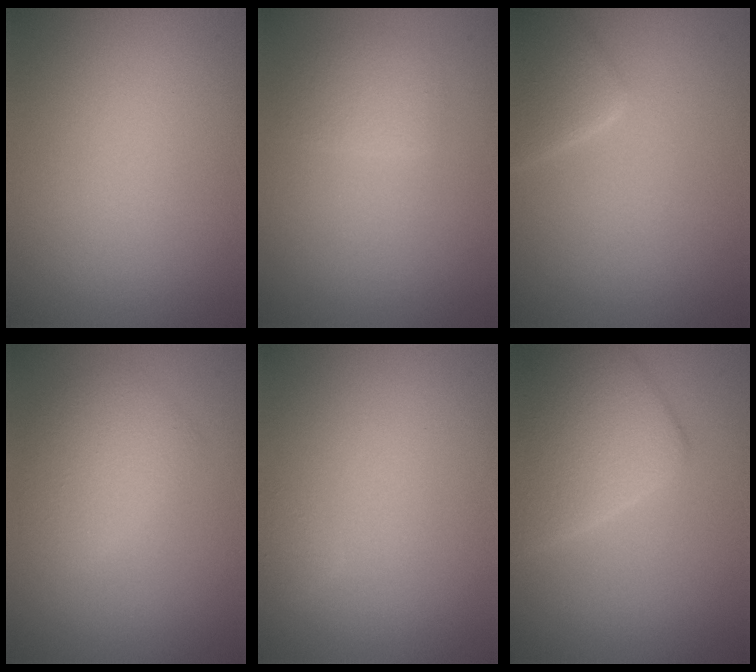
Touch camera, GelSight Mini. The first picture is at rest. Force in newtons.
{"total": 1.6, "press": 1.6, "slide": 0.0}
{"total": 2.9, "press": 2.9, "slide": 0.1}
{"total": 2.8, "press": 2.8, "slide": 0.2}
{"total": 0.9, "press": 0.9, "slide": 0.1}
{"total": 5.2, "press": 5.2, "slide": 0.3}